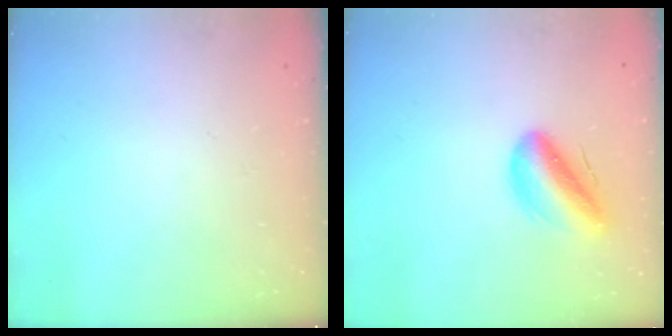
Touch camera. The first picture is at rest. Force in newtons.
{"total": 10.9, "press": 10.5, "slide": 3.1}